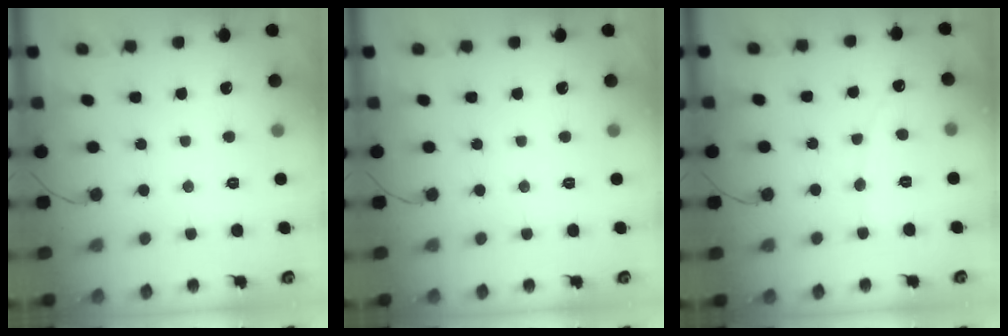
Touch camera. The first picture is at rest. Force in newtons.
{"total": 0.0}
{"total": 2.6, "press": 2.6, "slide": 0.2}